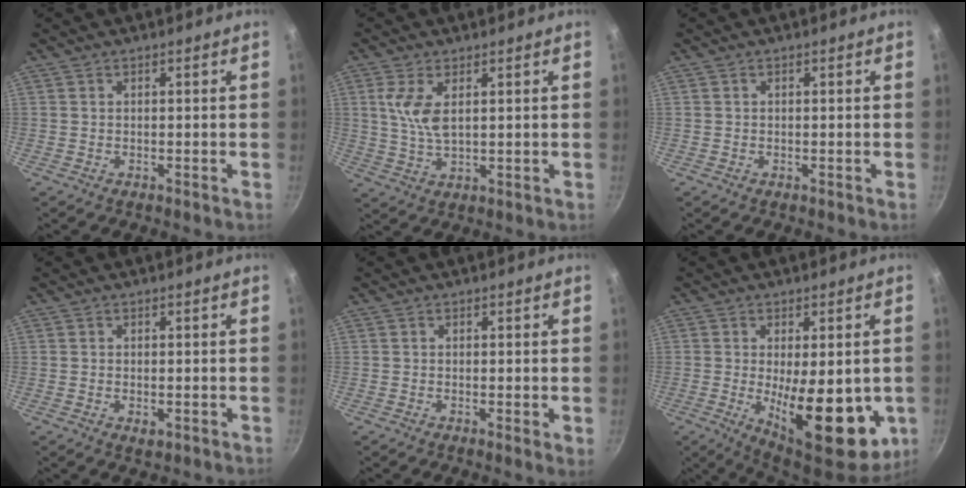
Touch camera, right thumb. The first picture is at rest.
{"total": 6.6, "force": [1.8, 3.0, 5.5], "torque": [-0.110, -0.008, 0.041]}
{"total": 0.0}
{"total": 1.9, "force": [-0.3, 1.1, 1.5], "torque": [-0.024, -0.004, -0.003]}
{"total": 1.7, "force": [0.0, 0.3, 1.6], "torque": [-0.024, -0.007, -0.004]}
{"total": 18.6, "force": [-3.1, 7.5, 16.7], "torque": [-0.212, -0.018, -0.029]}